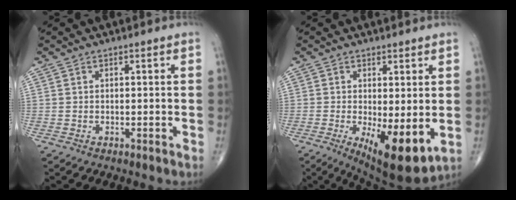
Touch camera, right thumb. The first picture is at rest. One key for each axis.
{"total": 10.5, "fx": -2.0, "fy": 3.6, "fz": 9.6, "tx": -0.146, "ty": -0.027, "tz": -0.020}